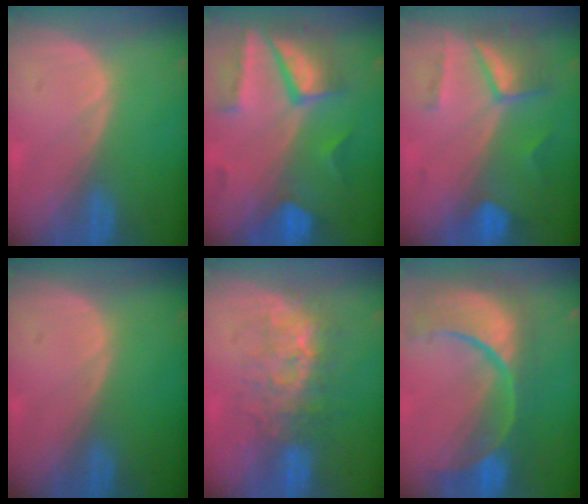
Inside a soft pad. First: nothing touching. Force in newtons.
{"total": 9.6, "press": 8.3, "slide": 4.9}
{"total": 7.3, "press": 6.5, "slide": 3.4}
{"total": 0.0}
{"total": 7.6, "press": 7.3, "slide": 2.3}
{"total": 13.7, "press": 10.8, "slide": 8.4}